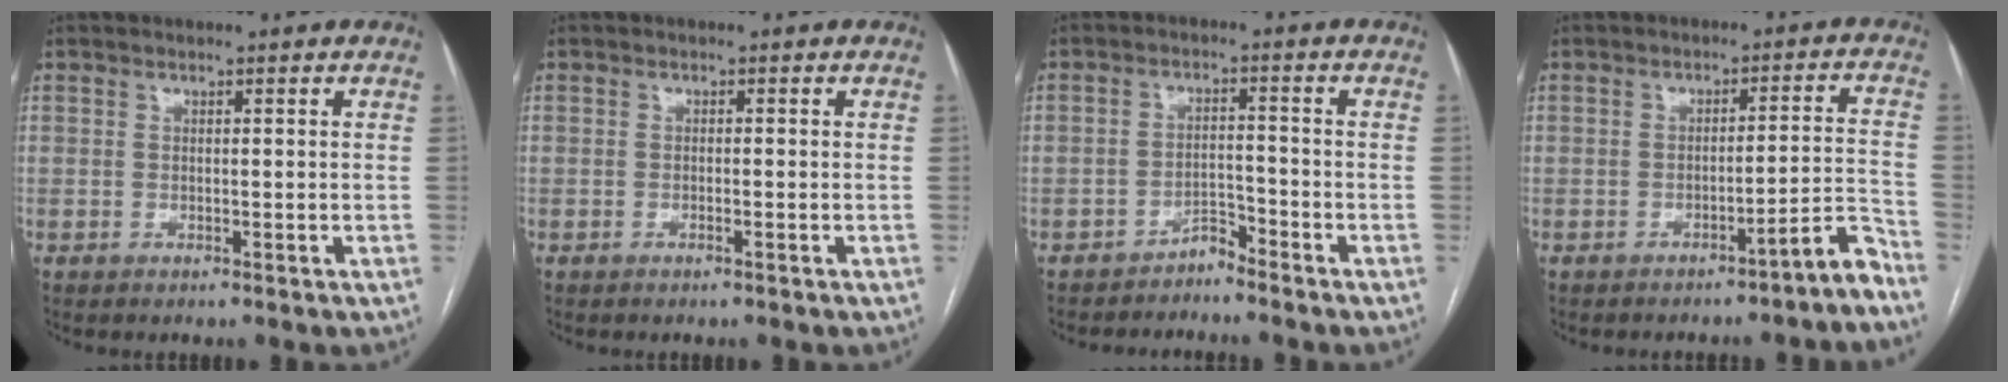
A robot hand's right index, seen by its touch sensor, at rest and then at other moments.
{"total": 0.6, "force": [-0.4, 0.0, 0.5], "torque": [-0.010, 0.001, -0.005]}
{"total": 2.6, "force": [-2.5, 0.5, 0.3], "torque": [0.002, -0.002, -0.043]}
{"total": 5.2, "force": [-4.3, -0.6, 2.9], "torque": [-0.017, 0.012, -0.061]}